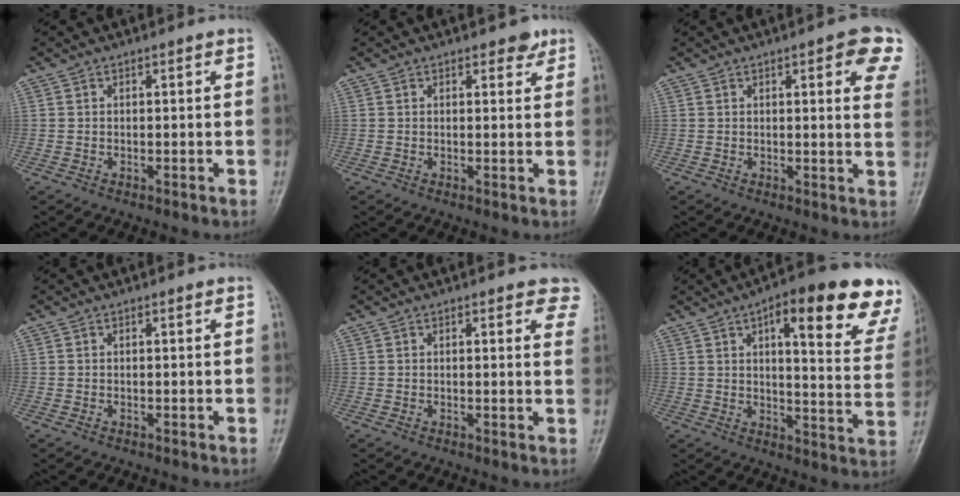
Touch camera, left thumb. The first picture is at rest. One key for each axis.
{"total": 2.1, "fx": 1.5, "fy": 1.1, "fz": 0.9, "tx": 0.002, "ty": -0.008, "tz": 0.016}
{"total": 9.9, "fx": 4.4, "fy": 2.6, "fz": 8.4, "tx": -0.071, "ty": -0.013, "tz": 0.045}
{"total": 0.0}
{"total": 5.9, "fx": 4.3, "fy": 2.2, "fz": 3.4, "tx": -0.006, "ty": -0.013, "tz": 0.034}
{"total": 21.9, "fx": 12.0, "fy": 6.0, "fz": 17.3, "tx": -0.193, "ty": -0.033, "tz": 0.142}